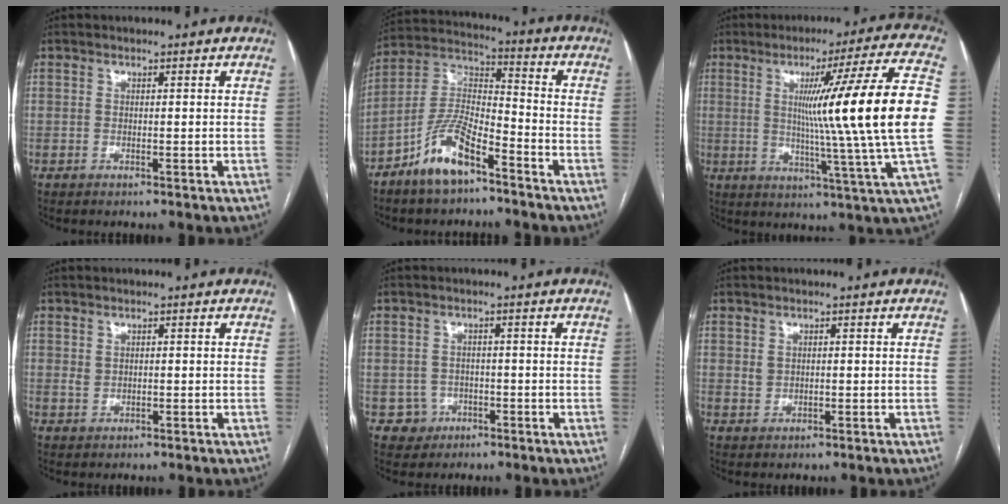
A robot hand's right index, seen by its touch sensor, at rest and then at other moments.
{"total": 10.4, "force": [-6.8, 3.2, 7.2], "torque": [-0.153, 0.004, -0.131]}
{"total": 20.3, "force": [1.4, -2.9, 20.0], "torque": [-0.281, -0.010, 0.006]}
{"total": 1.1, "force": [0.3, 0.9, 0.7], "torque": [-0.015, 0.000, 0.008]}
{"total": 3.4, "force": [-1.1, 3.2, -0.3], "torque": [0.018, 0.015, -0.014]}
{"total": 1.5, "force": [0.3, 1.2, 0.7], "torque": [-0.016, 0.001, 0.009]}